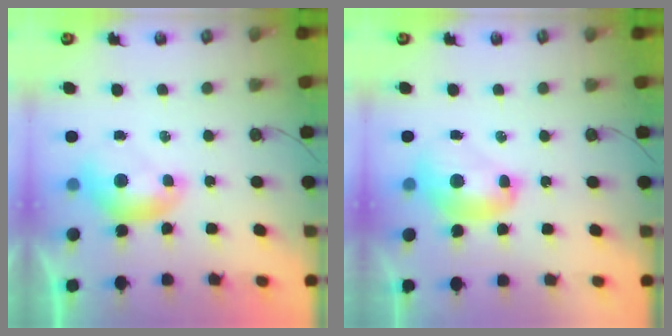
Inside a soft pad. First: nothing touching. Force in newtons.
{"total": 3.5, "press": 3.4, "slide": 0.4}